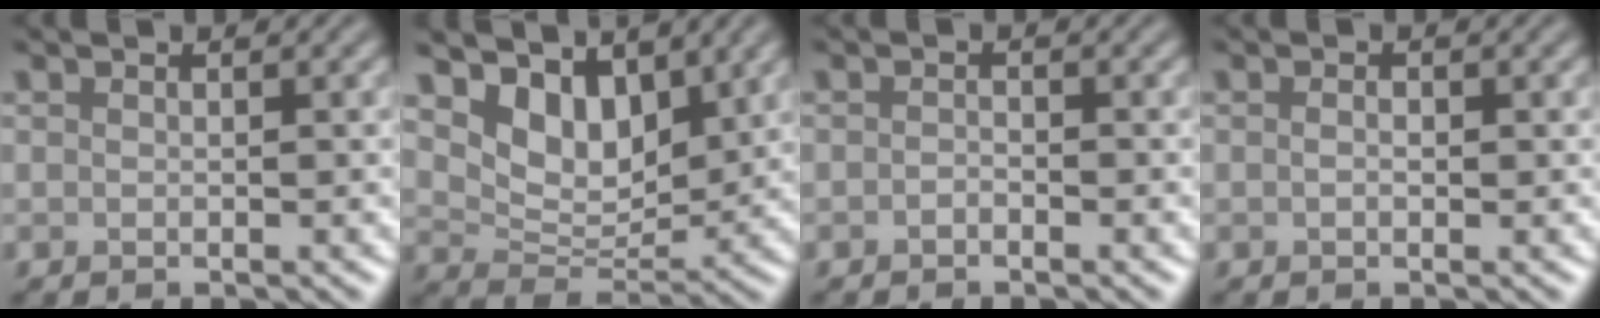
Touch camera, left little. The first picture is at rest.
{"total": 5.5, "force": [3.7, 3.0, 2.7], "torque": [-0.060, -0.012, 0.060]}
{"total": 0.6, "force": [-0.5, 0.3, 0.4], "torque": [-0.008, 0.001, -0.010]}
{"total": 0.9, "force": [0.0, 0.5, 0.7], "torque": [-0.010, -0.004, 0.002]}